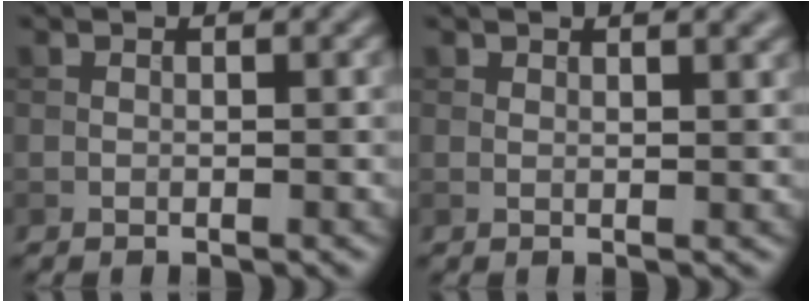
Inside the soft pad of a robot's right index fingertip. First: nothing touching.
{"total": 2.7, "force": [1.8, 0.9, 1.8], "torque": [-0.011, 0.002, 0.021]}